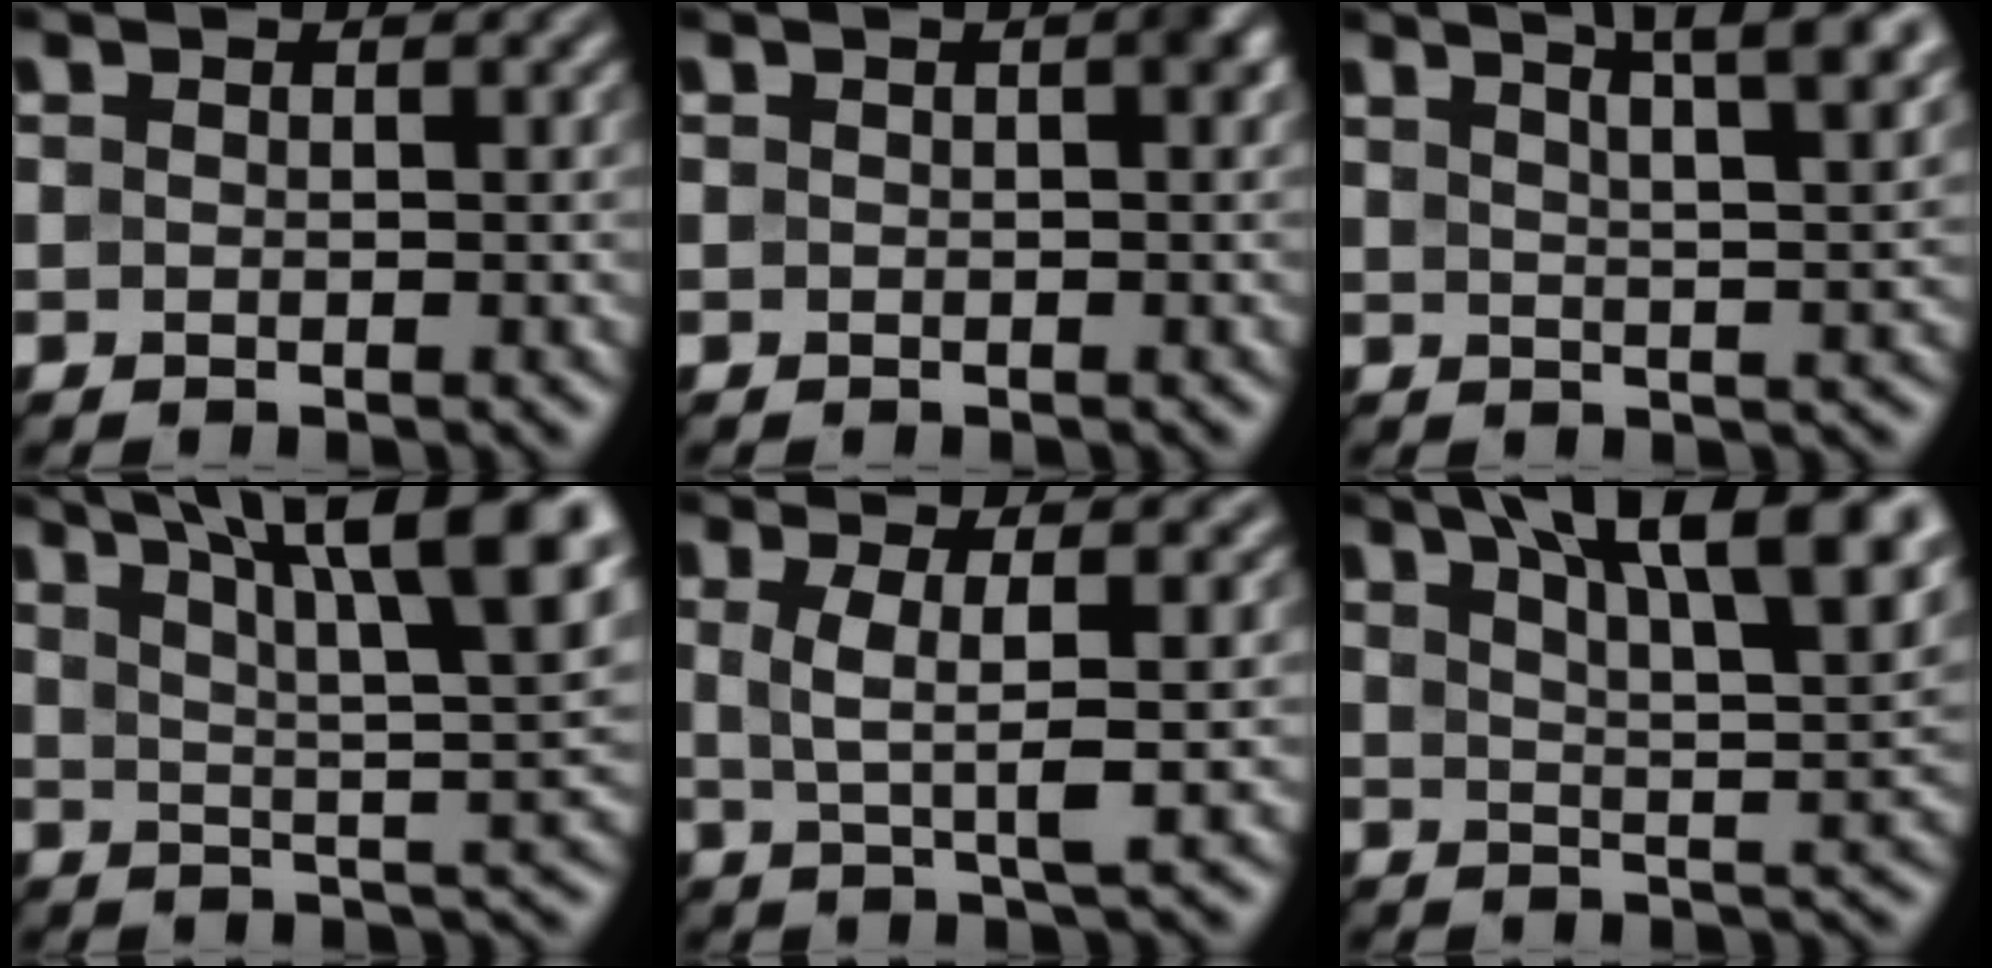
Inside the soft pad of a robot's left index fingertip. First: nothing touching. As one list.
[{"total": 1.1, "force": [0.2, 0.1, 1.0], "torque": [-0.014, 0.006, 0.004]}, {"total": 9.2, "force": [5.7, 2.6, 6.7], "torque": [-0.057, 0.035, 0.051]}, {"total": 13.8, "force": [7.6, 3.3, 11.0], "torque": [-0.149, 0.020, 0.109]}, {"total": 4.3, "force": [0.8, 0.9, 4.1], "torque": [-0.077, 0.000, 0.015]}, {"total": 12.8, "force": [7.4, 3.8, 9.6], "torque": [-0.115, 0.026, 0.091]}]